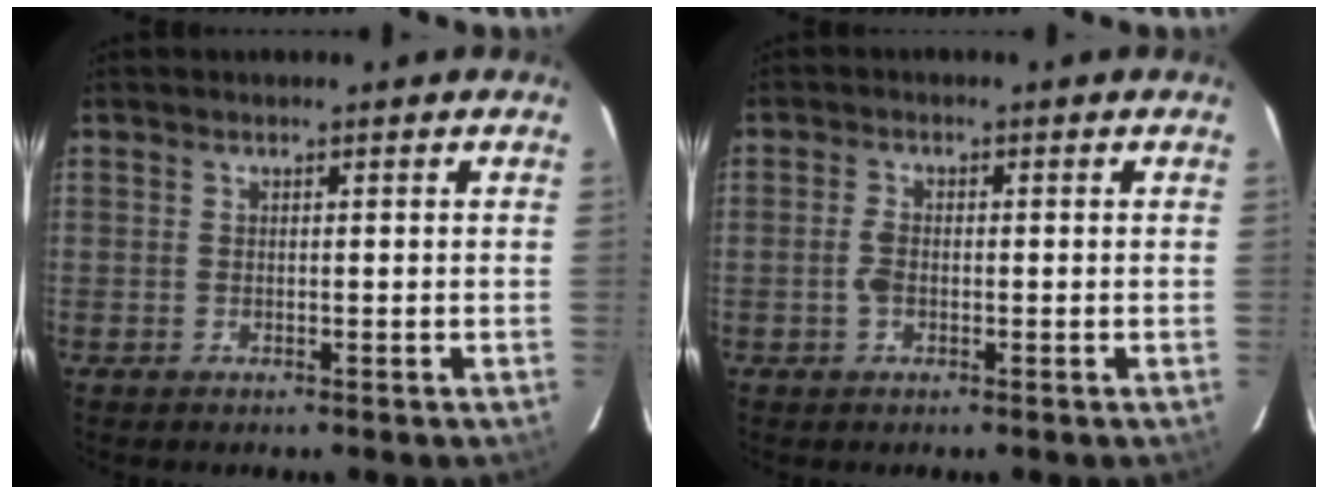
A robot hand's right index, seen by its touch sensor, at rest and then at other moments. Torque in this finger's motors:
{"motor_torque": [0.37, -0.07, 0.32, 0.05]}